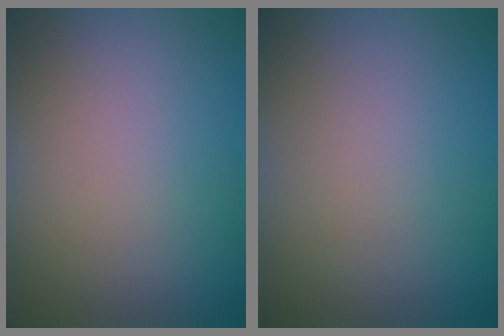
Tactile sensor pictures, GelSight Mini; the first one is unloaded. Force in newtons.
{"total": 0.0}